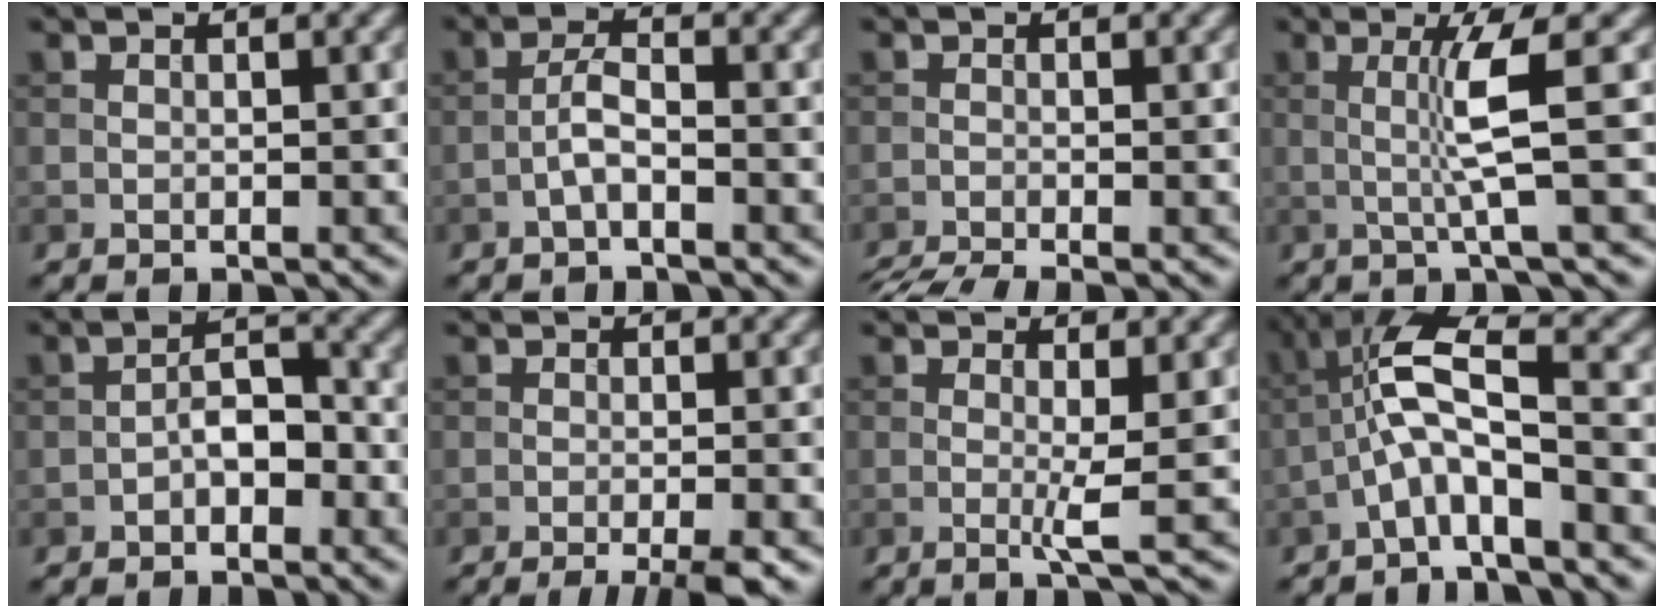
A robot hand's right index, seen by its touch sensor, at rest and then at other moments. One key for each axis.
{"total": 2.2, "fx": -1.1, "fy": 0.5, "fz": 1.8, "tx": -0.038, "ty": 0.008, "tz": -0.027}
{"total": 3.8, "fx": -3.2, "fy": 0.5, "fz": 1.9, "tx": -0.037, "ty": -0.021, "tz": -0.062}
{"total": 4.1, "fx": 0.3, "fy": 0.1, "fz": 4.1, "tx": -0.080, "ty": 0.000, "tz": 0.006}
{"total": 2.9, "fx": -1.3, "fy": 1.5, "fz": 2.2, "tx": -0.032, "ty": 0.012, "tz": -0.026}
{"total": 3.8, "fx": -2.2, "fy": 0.6, "fz": 3.1, "tx": -0.040, "ty": 0.001, "tz": -0.040}
{"total": 2.4, "fx": 0.0, "fy": 0.0, "fz": 2.4, "tx": -0.047, "ty": -0.008, "tz": -0.004}
{"total": 5.7, "fx": -2.1, "fy": 1.4, "fz": 5.1, "tx": -0.106, "ty": 0.021, "tz": -0.051}